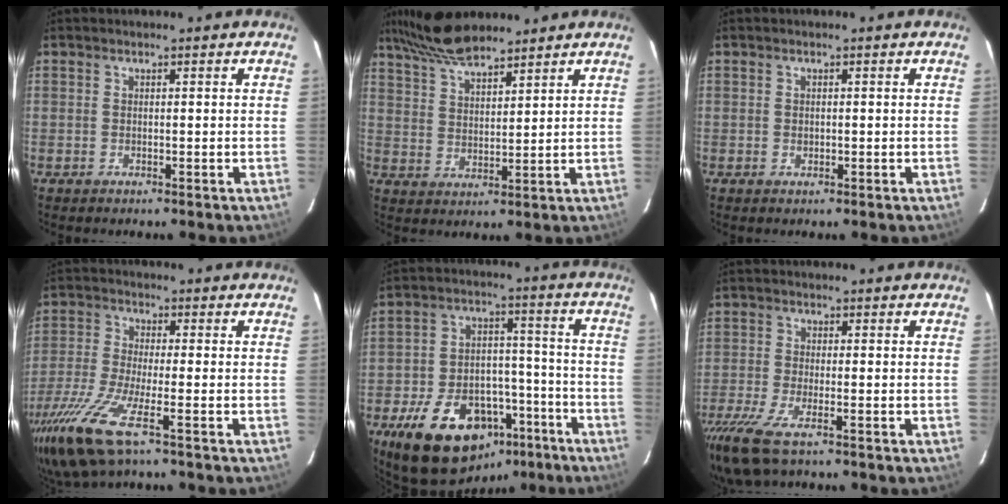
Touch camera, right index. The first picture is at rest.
{"total": 10.1, "force": [8.6, 2.3, 4.7], "torque": [-0.098, 0.022, 0.165]}
{"total": 0.7, "force": [0.0, 0.6, 0.3], "torque": [-0.001, 0.001, 0.002]}
{"total": 14.8, "force": [-9.2, 2.5, 11.3], "torque": [-0.250, -0.052, -0.177]}
{"total": 20.6, "force": [-12.8, 12.1, 10.7], "torque": [-0.216, 0.030, -0.175]}
{"total": 10.8, "force": [-7.7, 2.1, 7.4], "torque": [-0.175, -0.050, -0.145]}